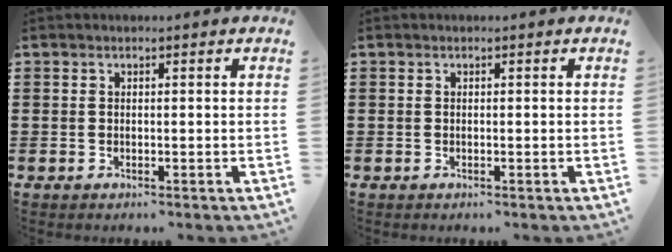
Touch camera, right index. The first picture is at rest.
{"total": 0.0}